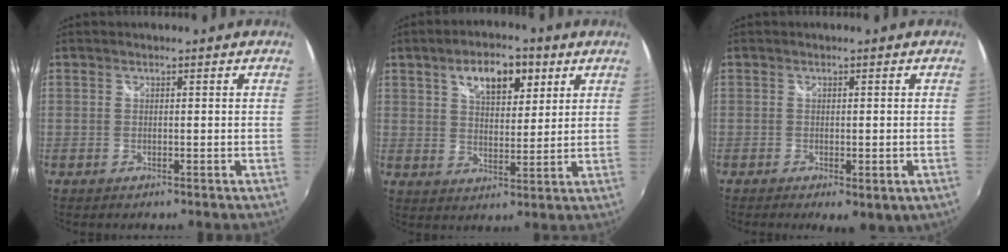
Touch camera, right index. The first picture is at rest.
{"total": 9.9, "force": [5.1, 4.8, 7.0], "torque": [-0.111, 0.021, 0.083]}
{"total": 4.7, "force": [-2.0, 1.7, 3.9], "torque": [-0.062, -0.022, -0.022]}